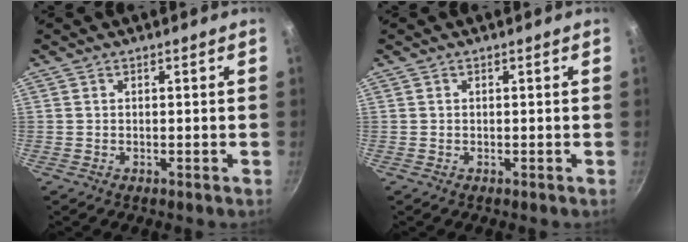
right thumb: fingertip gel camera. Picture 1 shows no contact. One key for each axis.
{"total": 0.0}